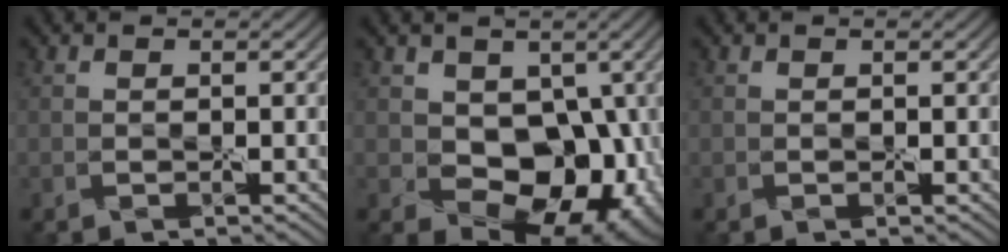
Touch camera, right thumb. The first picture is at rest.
{"total": 10.5, "force": [-0.8, 8.0, 6.9], "torque": [-0.059, -0.019, -0.005]}
{"total": 0.0}